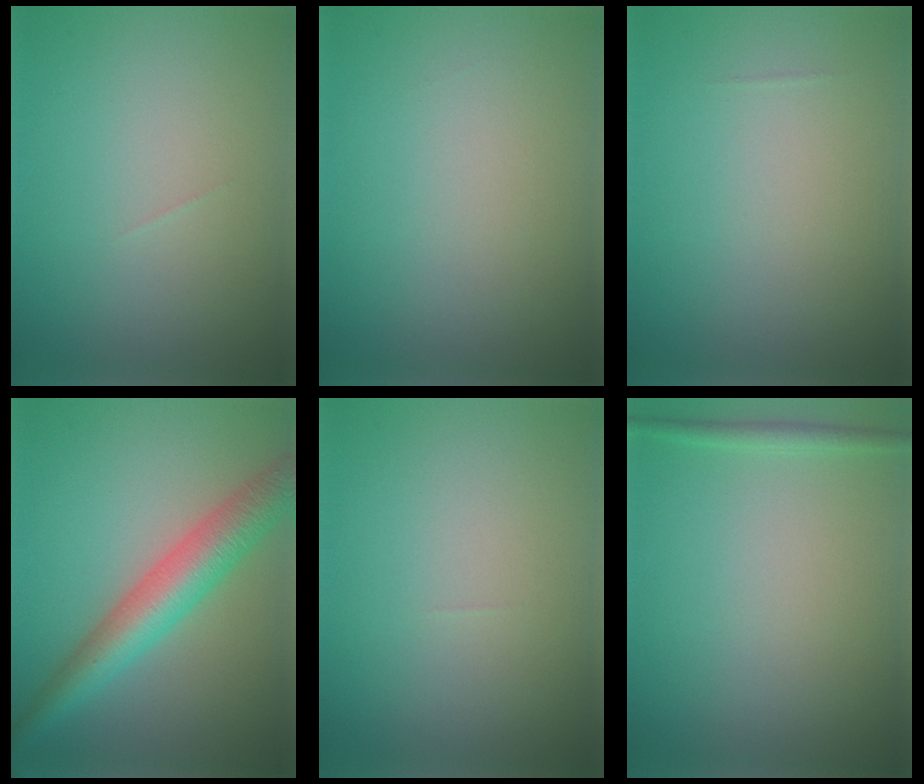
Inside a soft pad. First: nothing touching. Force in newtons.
{"total": 0.0}
{"total": 0.0}
{"total": 6.5, "press": 6.5, "slide": 0.1}
{"total": 0.0}
{"total": 1.3, "press": 1.3, "slide": 0.1}